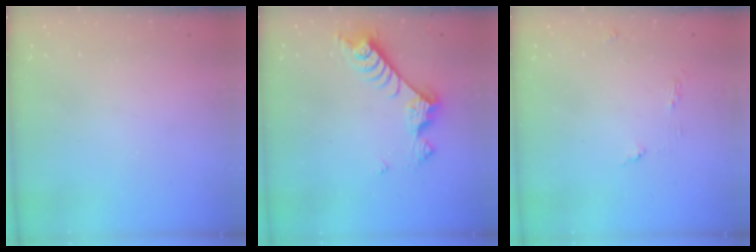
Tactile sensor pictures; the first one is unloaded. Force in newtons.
{"total": 8.4, "press": 8.3, "slide": 0.8}
{"total": 3.9, "press": 3.9, "slide": 0.3}